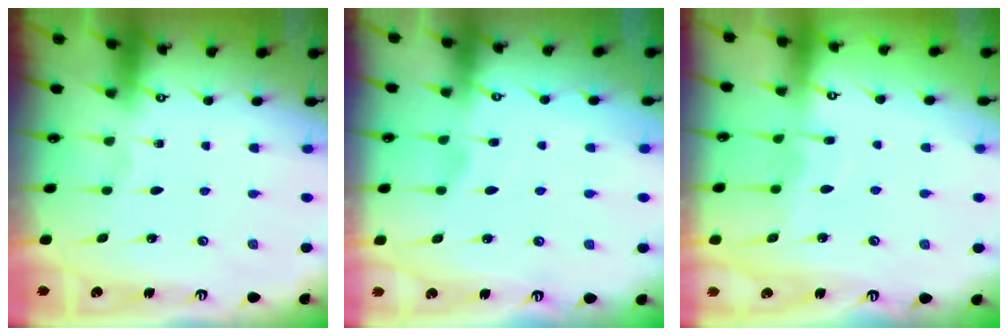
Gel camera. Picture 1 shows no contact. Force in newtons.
{"total": 2.1, "press": 2.1, "slide": 0.3}
{"total": 5.6, "press": 5.6, "slide": 0.3}